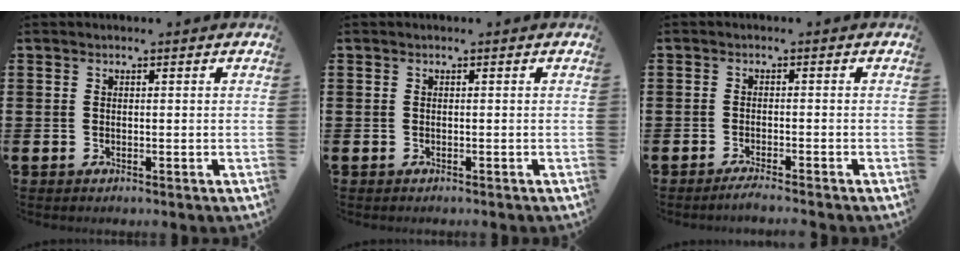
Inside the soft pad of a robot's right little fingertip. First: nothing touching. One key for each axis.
{"total": 0.0}
{"total": 1.4, "fx": -1.1, "fy": -0.1, "fz": 0.8, "tx": -0.011, "ty": 0.000, "tz": -0.022}